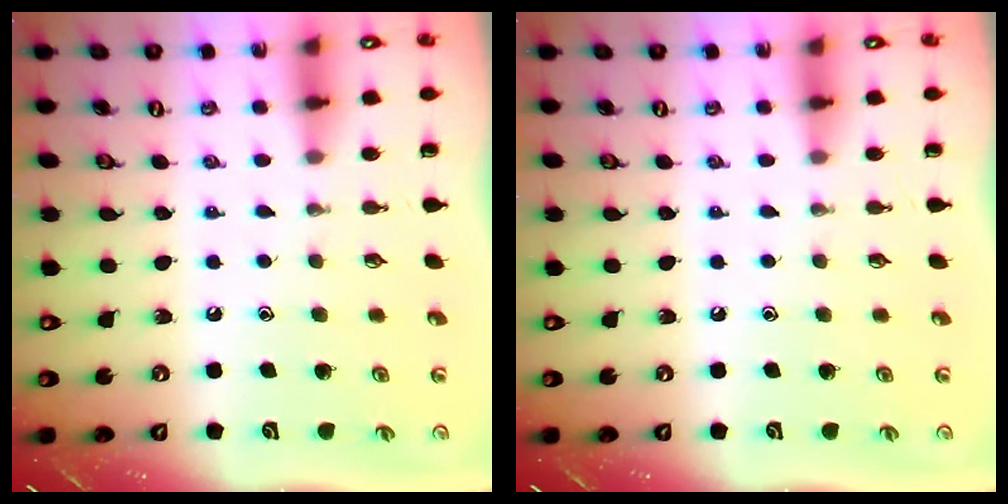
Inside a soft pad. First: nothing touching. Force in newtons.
{"total": 0.0}